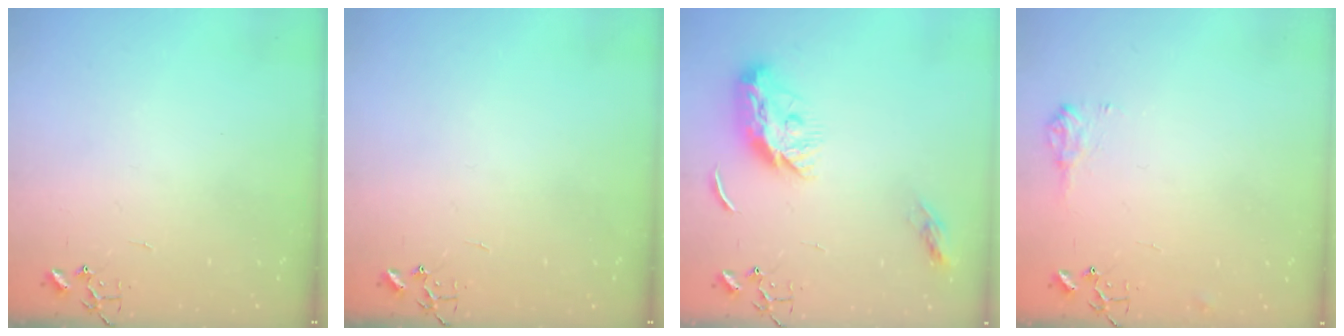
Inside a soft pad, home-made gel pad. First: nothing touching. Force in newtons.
{"total": 0.0}
{"total": 11.0, "press": 11.0, "slide": 0.1}
{"total": 7.7, "press": 7.7, "slide": 0.1}